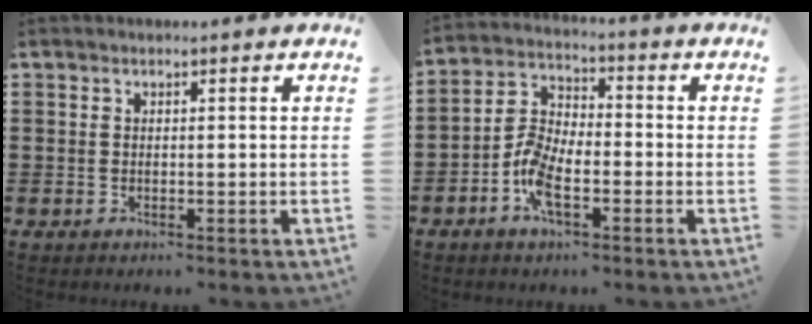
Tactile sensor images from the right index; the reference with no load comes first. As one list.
[{"total": 6.7, "force": [-2.9, 3.1, 5.2], "torque": [-0.130, 0.000, -0.063]}]